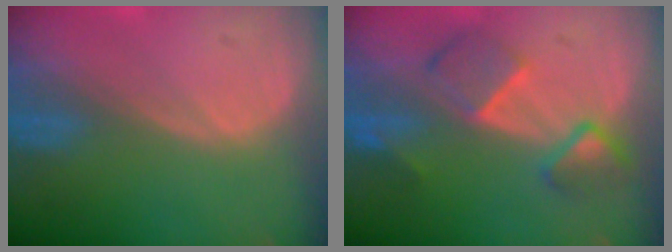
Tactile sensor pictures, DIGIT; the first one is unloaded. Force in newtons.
{"total": 6.2, "press": 6.1, "slide": 0.3}